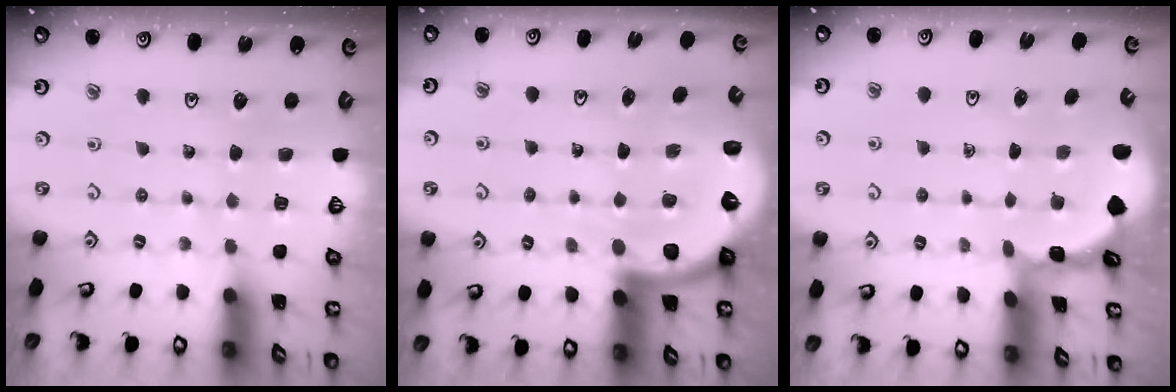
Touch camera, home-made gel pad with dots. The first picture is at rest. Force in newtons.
{"total": 5.8, "press": 5.8, "slide": 1.0}
{"total": 1.6, "press": 1.6, "slide": 0.2}